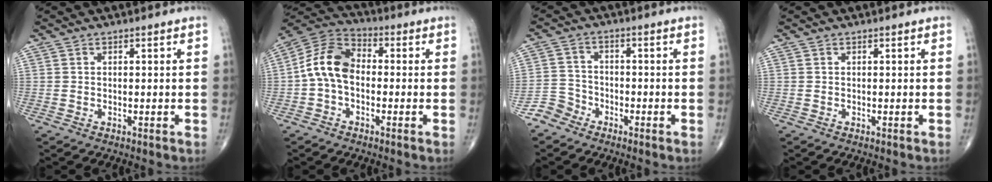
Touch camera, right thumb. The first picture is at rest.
{"total": 9.9, "force": [-0.9, 6.6, 7.4], "torque": [-0.128, 0.031, -0.035]}
{"total": 4.2, "force": [-3.2, 2.7, 0.1], "torque": [0.014, 0.016, -0.073]}
{"total": 0.0}